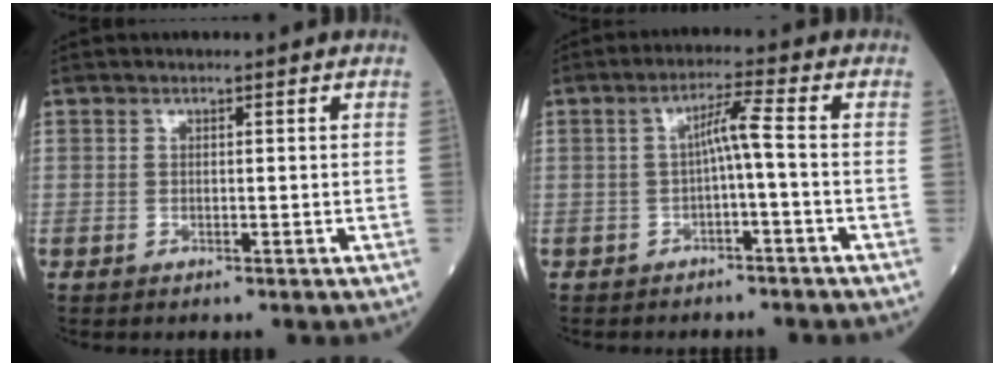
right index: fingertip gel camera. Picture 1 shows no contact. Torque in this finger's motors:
{"motor_torque": [0.51, -0.12, 0.25, 0.07]}